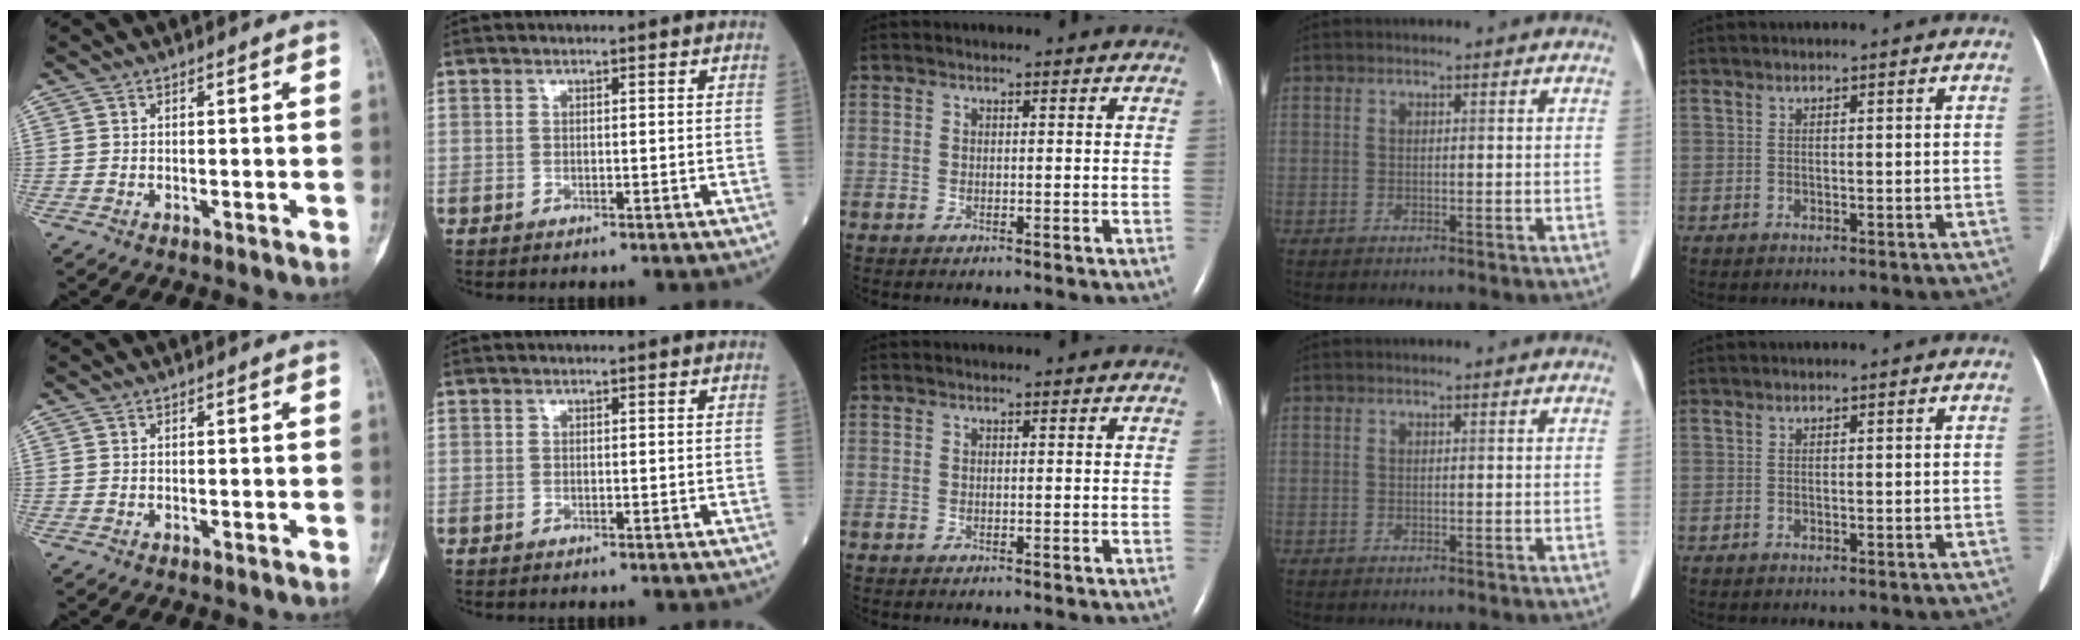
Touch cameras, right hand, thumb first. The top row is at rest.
{}